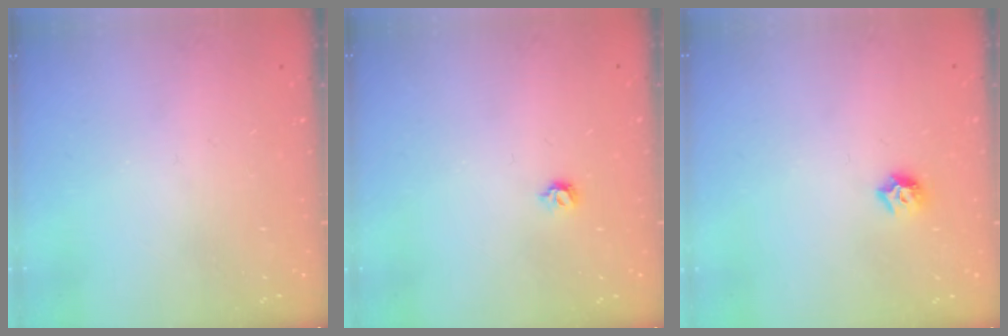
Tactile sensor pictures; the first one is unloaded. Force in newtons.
{"total": 4.1, "press": 4.0, "slide": 0.8}
{"total": 6.2, "press": 6.2, "slide": 0.8}